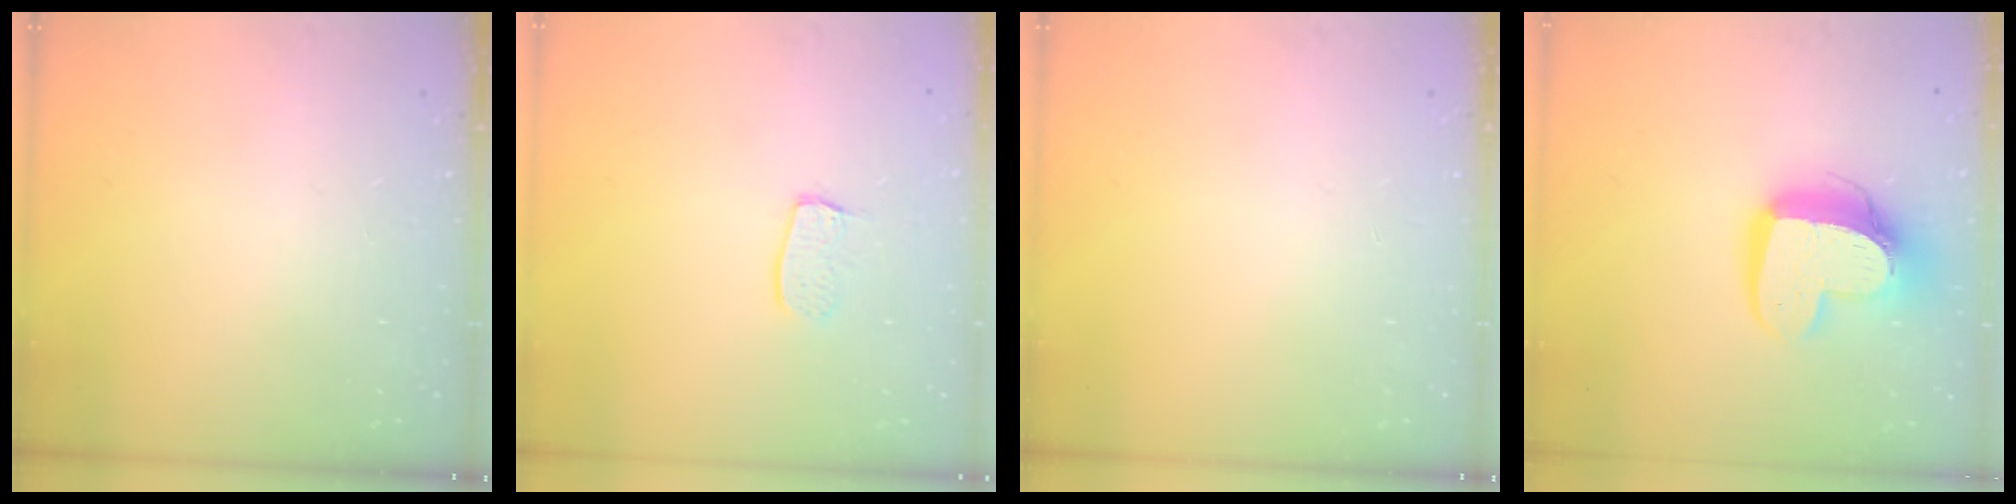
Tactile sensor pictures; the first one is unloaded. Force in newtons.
{"total": 6.4, "press": 6.4, "slide": 0.1}
{"total": 0.0}
{"total": 14.9, "press": 14.9, "slide": 1.1}